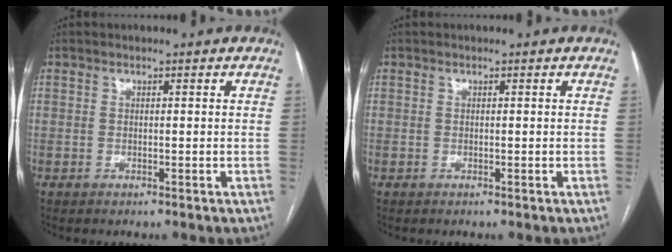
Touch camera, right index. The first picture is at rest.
{"total": 0.0}